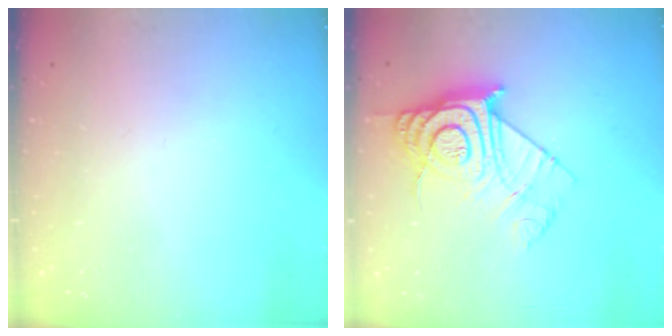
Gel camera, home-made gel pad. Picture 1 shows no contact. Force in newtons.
{"total": 15.3, "press": 15.2, "slide": 1.1}